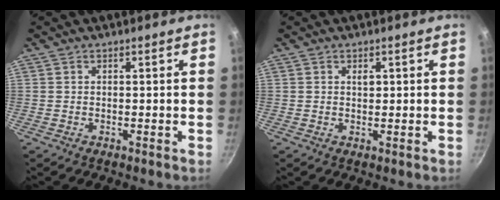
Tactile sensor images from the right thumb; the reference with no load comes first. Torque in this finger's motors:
{"motor_torque": [0.28, 0.09, -0.23, -0.04, -0.02]}